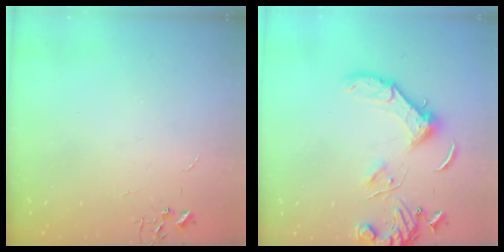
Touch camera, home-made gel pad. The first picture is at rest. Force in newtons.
{"total": 13.5, "press": 13.4, "slide": 1.7}